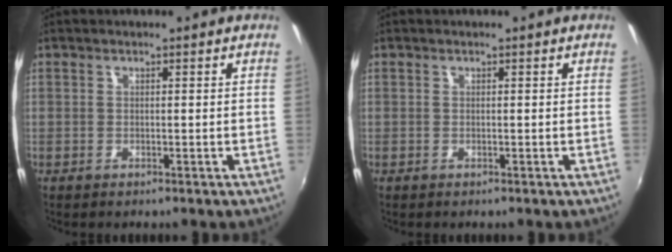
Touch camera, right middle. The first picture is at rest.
{"total": 0.0}